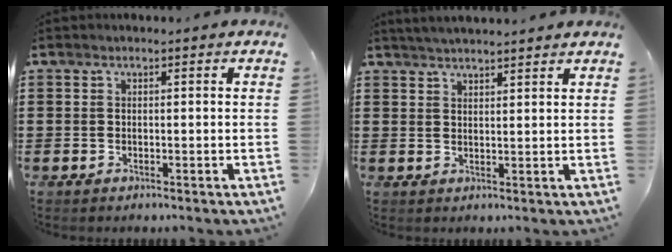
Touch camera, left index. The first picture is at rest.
{"total": 2.6, "force": [2.5, -0.3, 0.4], "torque": [-0.013, -0.002, 0.048]}